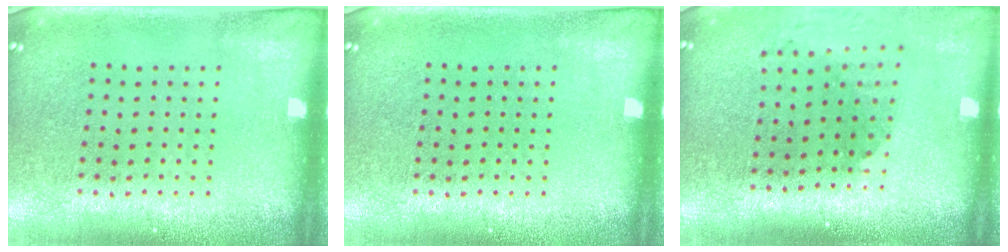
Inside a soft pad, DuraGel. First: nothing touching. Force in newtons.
{"total": 0.0}
{"total": 1.8, "press": 1.4, "slide": 1.2}